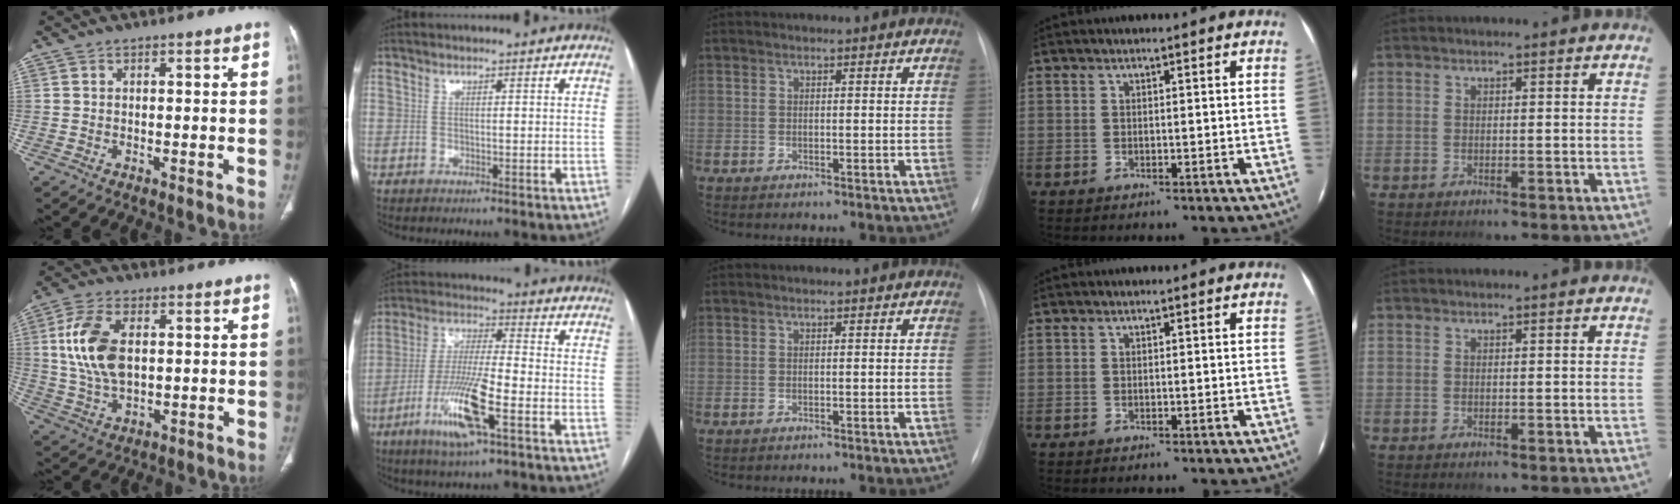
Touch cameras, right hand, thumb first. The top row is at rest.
{"thumb": {"total": 12.0, "force": [1.9, 6.7, 9.8], "torque": [-0.202, -0.001, 0.040]}, "index": {"total": 12.4, "force": [-5.4, 1.2, 11.1], "torque": [-0.224, -0.015, -0.101]}}